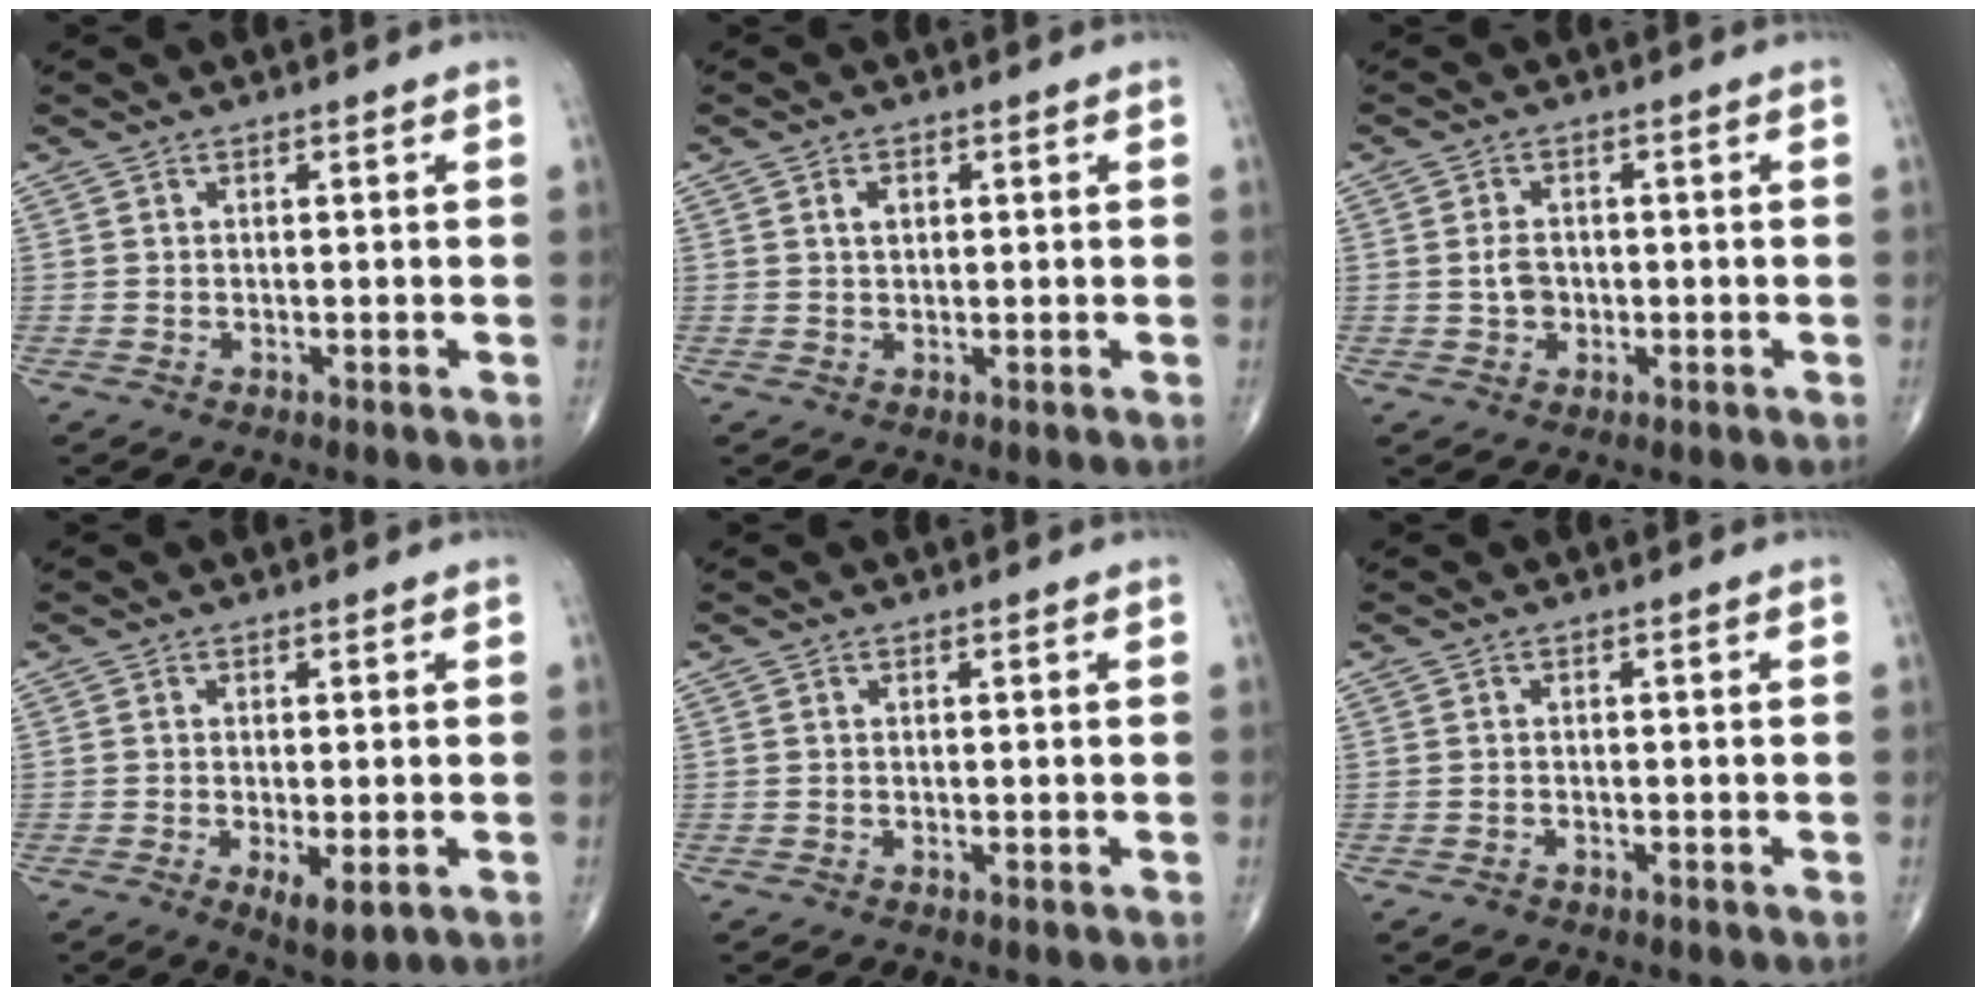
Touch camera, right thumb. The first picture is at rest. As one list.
[{"total": 2.3, "force": [0.7, 1.5, 1.6], "torque": [-0.023, 0.001, 0.012]}, {"total": 3.2, "force": [-0.3, 2.5, 1.9], "torque": [-0.025, 0.004, -0.005]}, {"total": 5.0, "force": [-1.6, 1.7, 4.4], "torque": [-0.072, -0.014, -0.022]}, {"total": 0.0}, {"total": 1.3, "force": [-0.9, 0.8, 0.5], "torque": [-0.010, 0.002, -0.015]}]